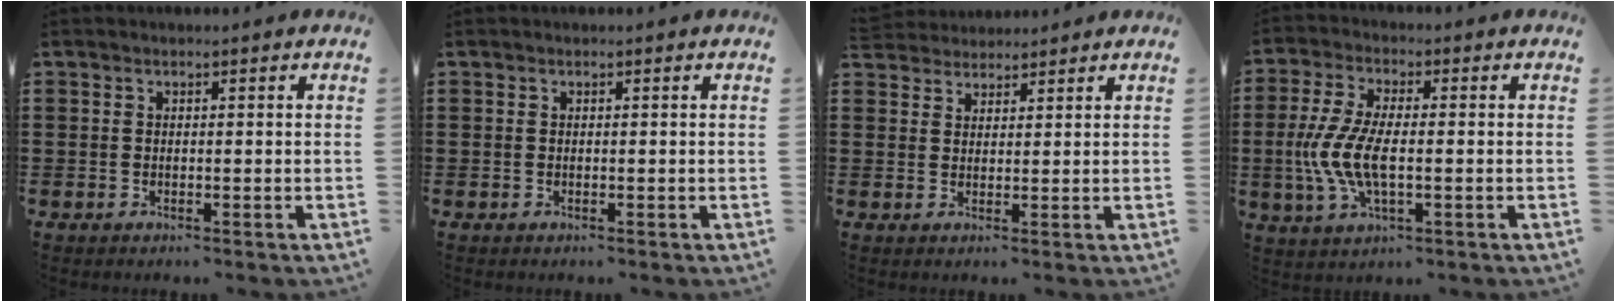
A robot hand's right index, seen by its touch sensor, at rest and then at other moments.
{"total": 0.0}
{"total": 2.8, "force": [2.7, 0.9, -0.4], "torque": [-0.003, 0.003, 0.053]}
{"total": 8.4, "force": [-1.3, 3.5, 7.6], "torque": [-0.181, -0.009, -0.032]}